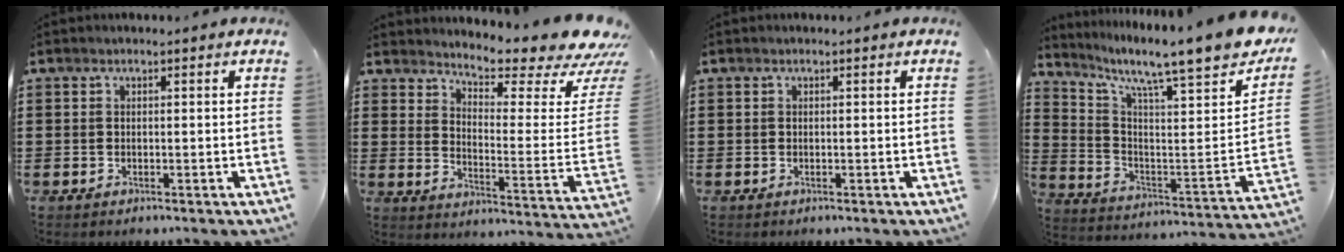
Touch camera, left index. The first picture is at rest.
{"total": 6.5, "force": [5.9, 0.3, 2.7], "torque": [-0.059, -0.064, 0.095]}
{"total": 0.0}
{"total": 9.9, "force": [8.1, 0.8, 5.6], "torque": [-0.114, -0.082, 0.121]}